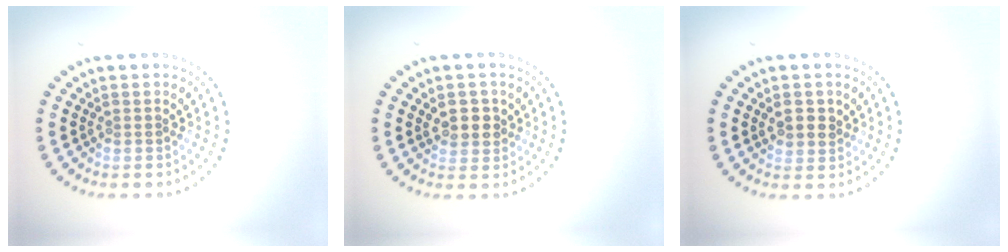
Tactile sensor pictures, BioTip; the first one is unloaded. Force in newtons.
{"total": 2.5, "press": 2.4, "slide": 0.6}
{"total": 2.2, "press": 2.1, "slide": 0.6}